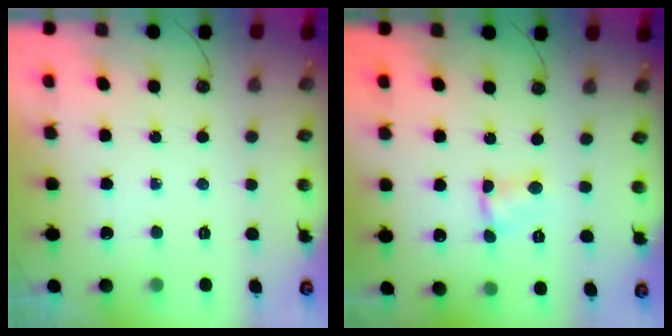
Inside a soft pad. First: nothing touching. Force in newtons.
{"total": 1.9, "press": 1.9, "slide": 0.2}